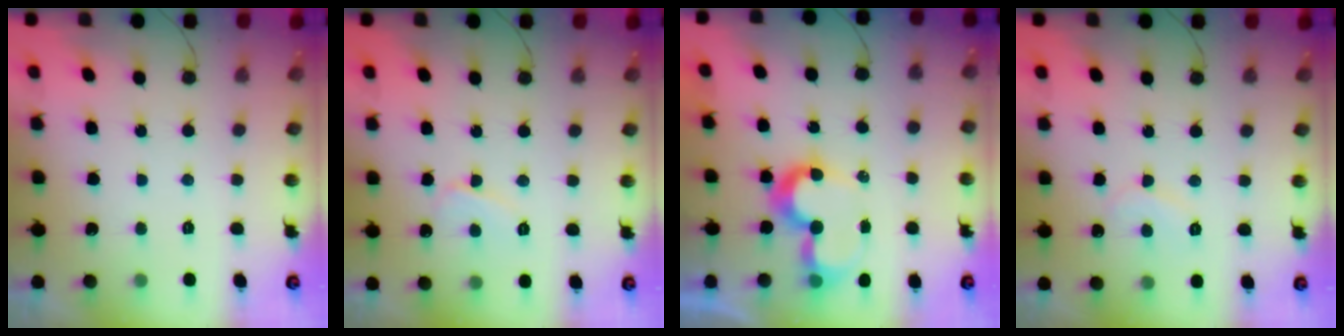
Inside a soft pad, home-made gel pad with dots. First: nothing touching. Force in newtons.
{"total": 5.6, "press": 5.5, "slide": 0.8}
{"total": 10.0, "press": 10.0, "slide": 0.9}
{"total": 7.0, "press": 7.0, "slide": 0.5}